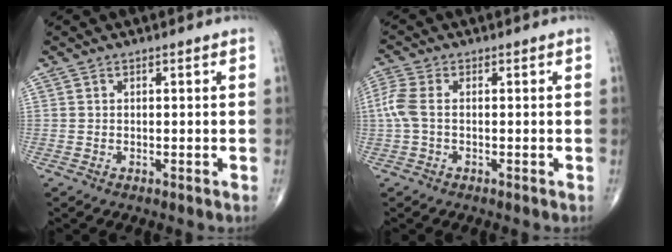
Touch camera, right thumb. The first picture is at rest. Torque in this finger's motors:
{"motor_torque": [-0.22, 0.38, 0.61, -0.02, 0.20]}